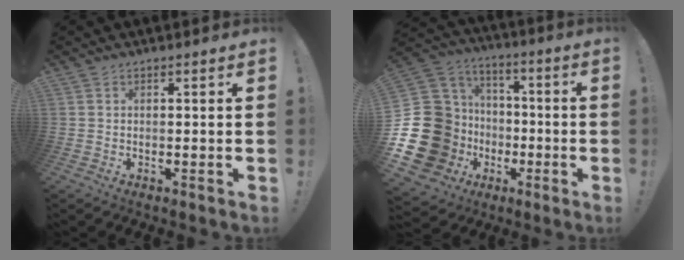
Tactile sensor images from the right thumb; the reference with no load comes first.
{"total": 27.1, "force": [-5.2, 22.4, 14.3], "torque": [-0.299, 0.009, -0.016]}